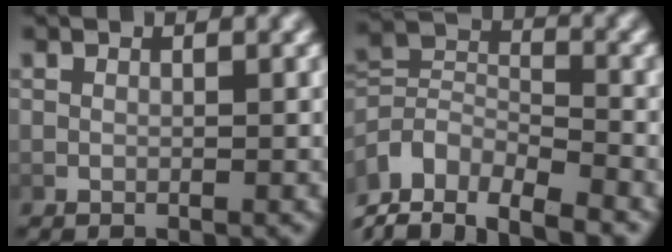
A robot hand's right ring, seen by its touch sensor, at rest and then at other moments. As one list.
[{"total": 11.0, "force": [-6.5, 7.7, 4.3], "torque": [-0.101, -0.045, -0.104]}]